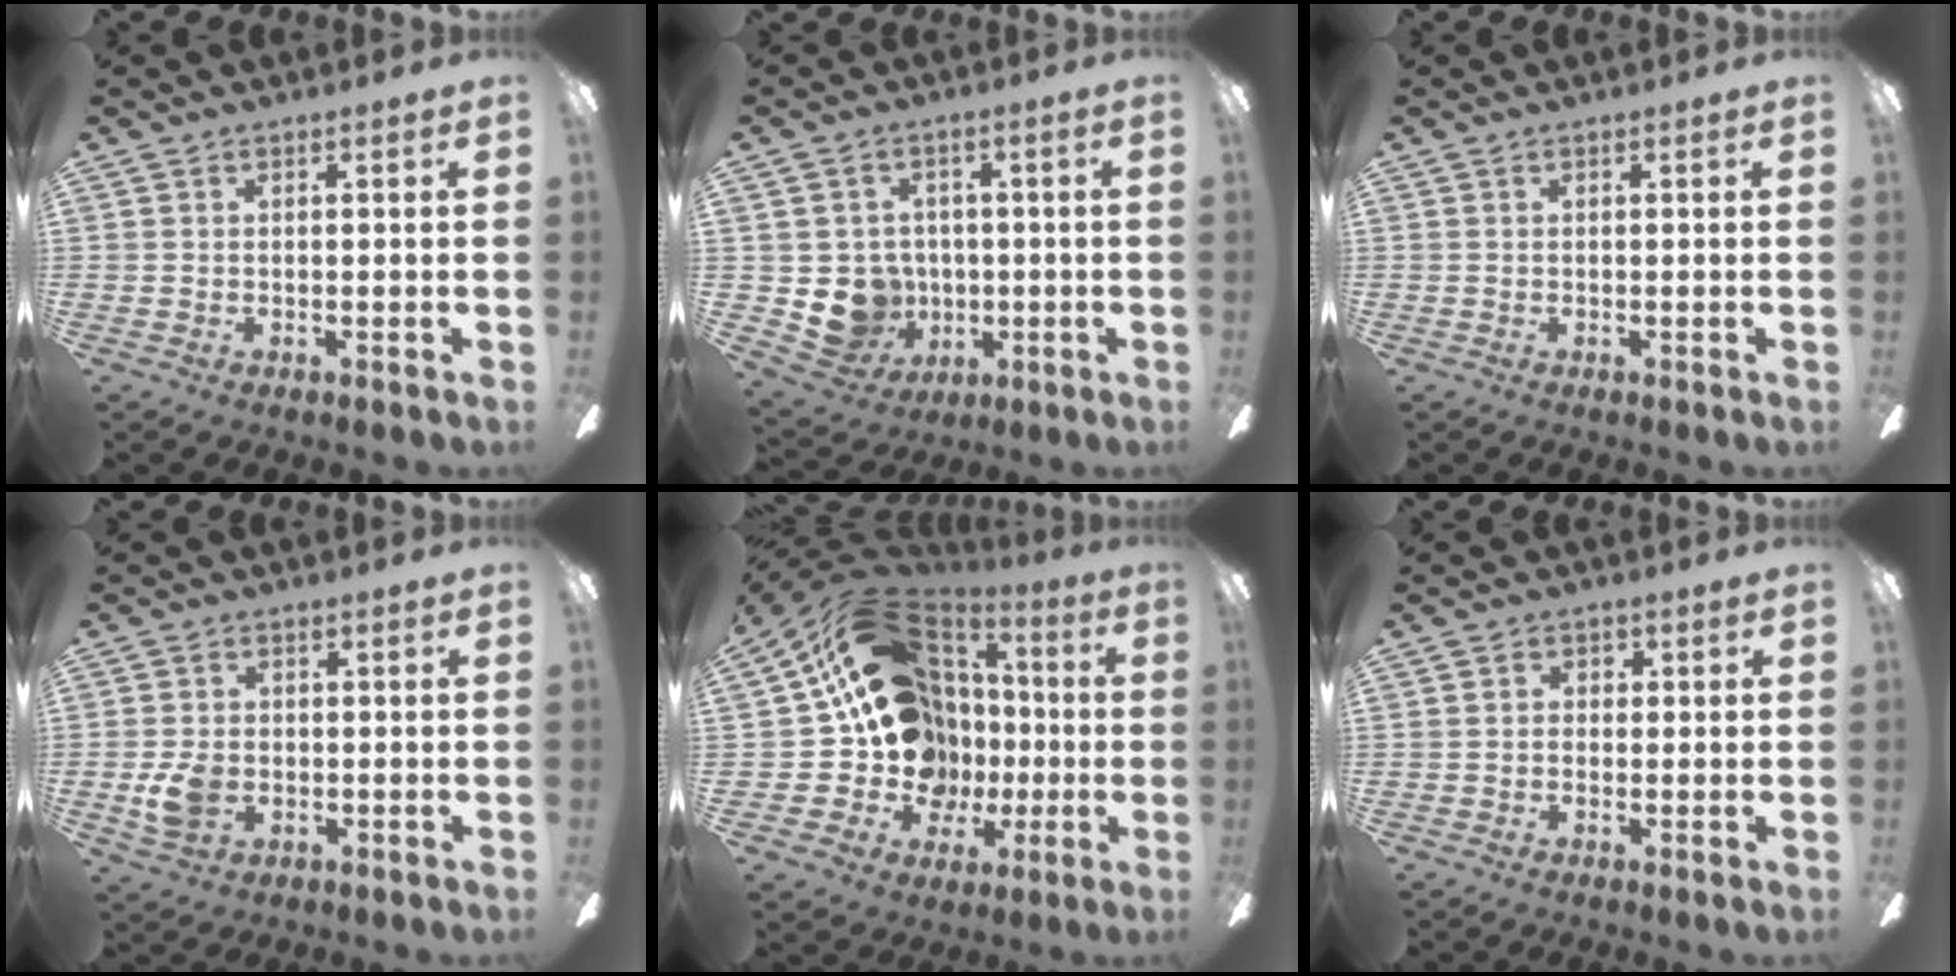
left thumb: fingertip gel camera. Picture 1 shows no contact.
{"total": 9.7, "force": [-1.0, 9.3, 2.4], "torque": [-0.061, 0.002, -0.008]}
{"total": 0.0}
{"total": 6.8, "force": [-1.3, 5.2, 4.2], "torque": [-0.080, 0.002, -0.025]}
{"total": 22.0, "force": [4.9, 17.7, 12.0], "torque": [-0.232, -0.037, 0.114]}
{"total": 2.3, "force": [-0.4, 2.0, 1.0], "torque": [-0.011, 0.007, -0.012]}